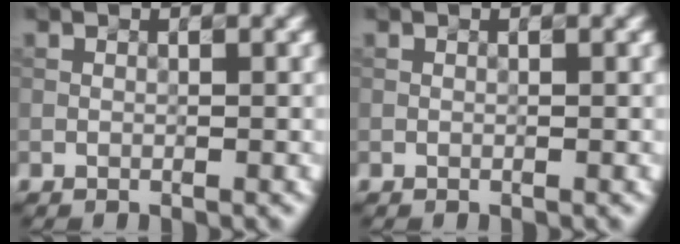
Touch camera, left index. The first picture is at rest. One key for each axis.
{"total": 0.0}